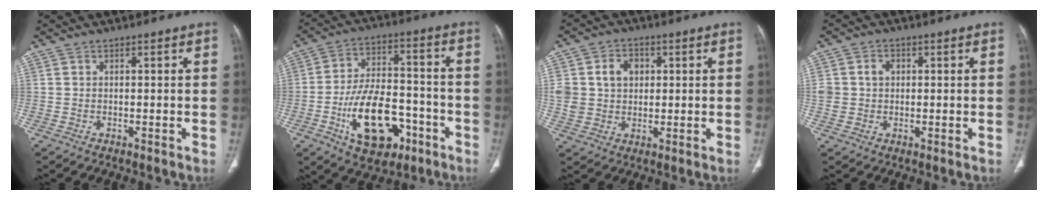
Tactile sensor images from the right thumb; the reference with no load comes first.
{"total": 17.1, "force": [-6.9, 9.8, 12.2], "torque": [-0.180, 0.042, -0.104]}
{"total": 8.8, "force": [2.0, 7.1, 4.8], "torque": [-0.062, 0.000, 0.042]}
{"total": 4.1, "force": [0.9, 3.4, 2.1], "torque": [-0.026, 0.004, 0.019]}